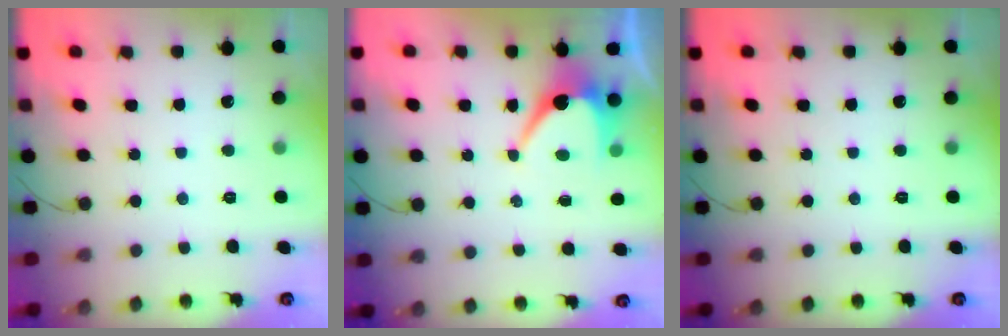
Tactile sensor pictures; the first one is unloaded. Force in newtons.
{"total": 7.1, "press": 7.0, "slide": 0.5}
{"total": 0.0}